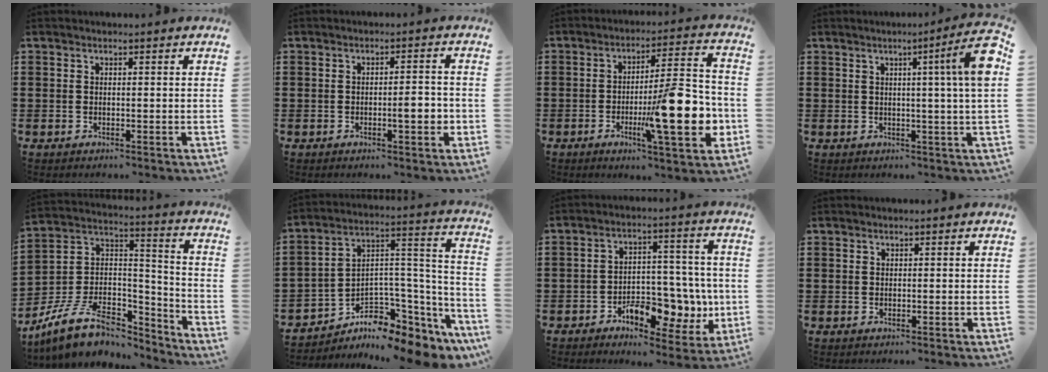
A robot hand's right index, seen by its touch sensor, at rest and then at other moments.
{"total": 3.7, "force": [-0.9, 0.9, 3.5], "torque": [-0.050, -0.001, -0.018]}
{"total": 15.5, "force": [-4.3, 3.4, 14.5], "torque": [-0.211, -0.006, -0.071]}
{"total": 8.0, "force": [2.0, -0.8, 7.7], "torque": [-0.119, -0.016, 0.026]}
{"total": 11.1, "force": [-7.5, 5.4, 6.3], "torque": [-0.131, 0.023, -0.138]}
{"total": 4.7, "force": [-3.1, 2.8, 2.3], "torque": [-0.053, -0.029, -0.055]}
{"total": 8.5, "force": [-2.9, 5.7, 5.6], "torque": [-0.074, 0.013, -0.049]}
{"total": 0.0}